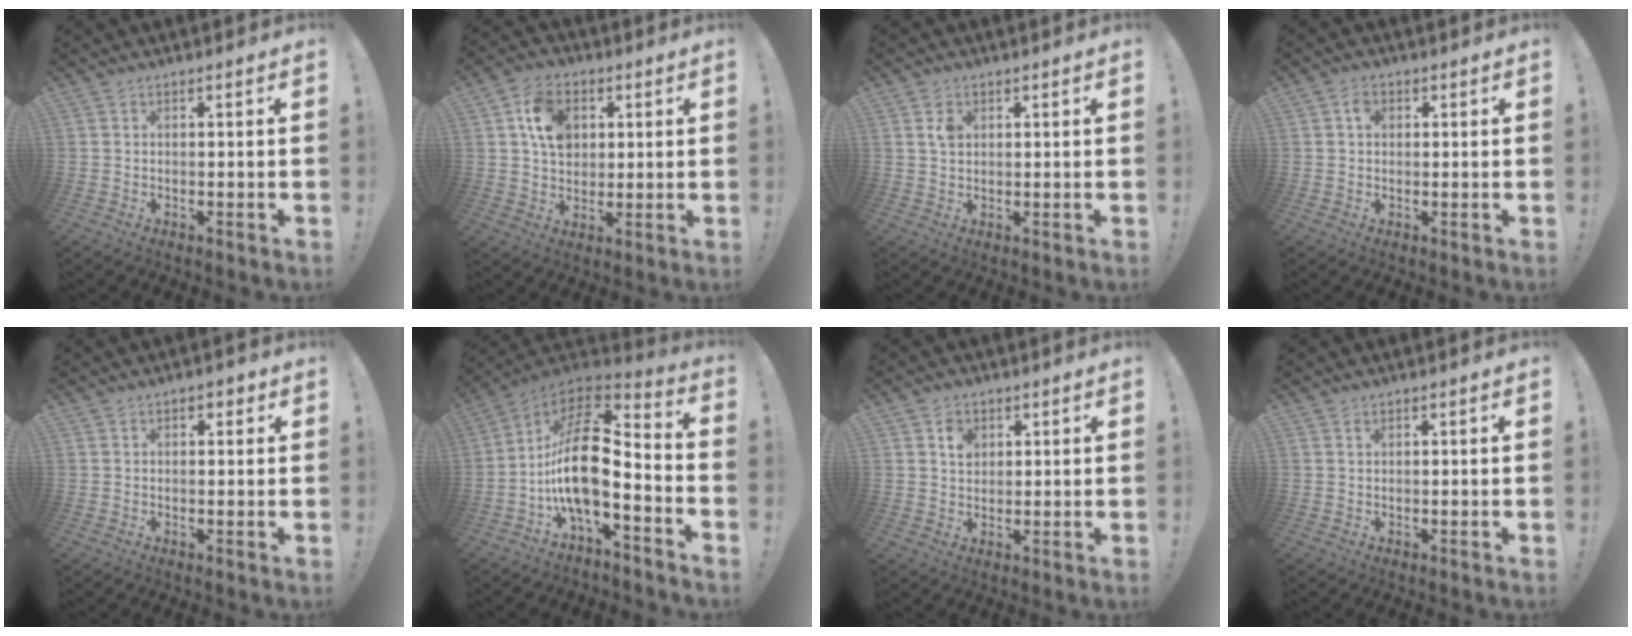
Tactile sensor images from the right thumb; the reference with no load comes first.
{"total": 11.6, "force": [3.6, 9.0, 6.2], "torque": [-0.092, 0.001, 0.072]}
{"total": 2.9, "force": [1.3, 2.0, 1.5], "torque": [-0.013, -0.005, 0.020]}
{"total": 2.8, "force": [0.6, 2.3, 1.5], "torque": [-0.013, 0.000, 0.005]}
{"total": 1.3, "force": [0.2, 1.1, 0.7], "torque": [-0.005, 0.002, 0.000]}
{"total": 16.6, "force": [-2.2, 6.5, 15.1], "torque": [-0.291, 0.008, -0.042]}
{"total": 4.3, "force": [1.7, 3.5, 1.8], "torque": [-0.018, -0.006, 0.028]}
{"total": 0.6, "force": [0.4, 0.3, 0.3], "torque": [-0.003, -0.001, 0.006]}